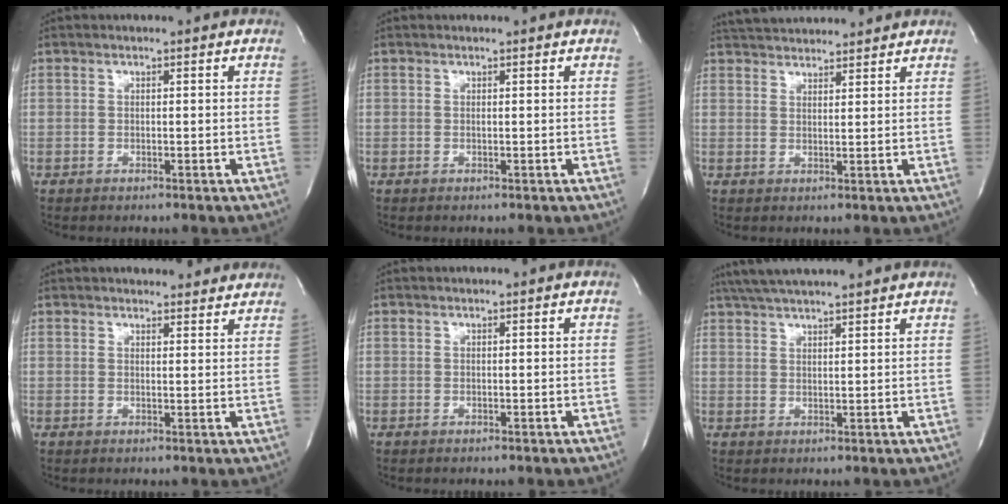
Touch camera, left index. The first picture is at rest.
{"total": 0.0}
{"total": 9.6, "force": [9.2, 1.6, 2.5], "torque": [-0.048, 0.025, 0.136]}
{"total": 8.8, "force": [8.2, 2.1, 2.5], "torque": [-0.020, 0.005, 0.086]}
{"total": 0.0}
{"total": 10.8, "force": [9.6, 0.4, 5.0], "torque": [-0.090, 0.034, 0.146]}